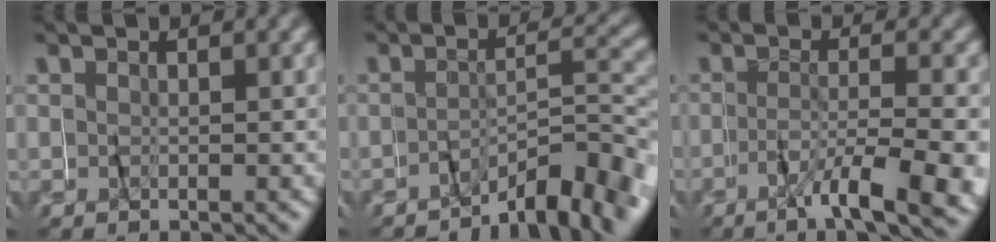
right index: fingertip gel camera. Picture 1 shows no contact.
{"total": 6.6, "force": [-5.6, 0.6, 3.4], "torque": [-0.054, -0.006, -0.086]}
{"total": 8.2, "force": [-5.3, 1.3, 6.2], "torque": [-0.093, -0.019, -0.080]}